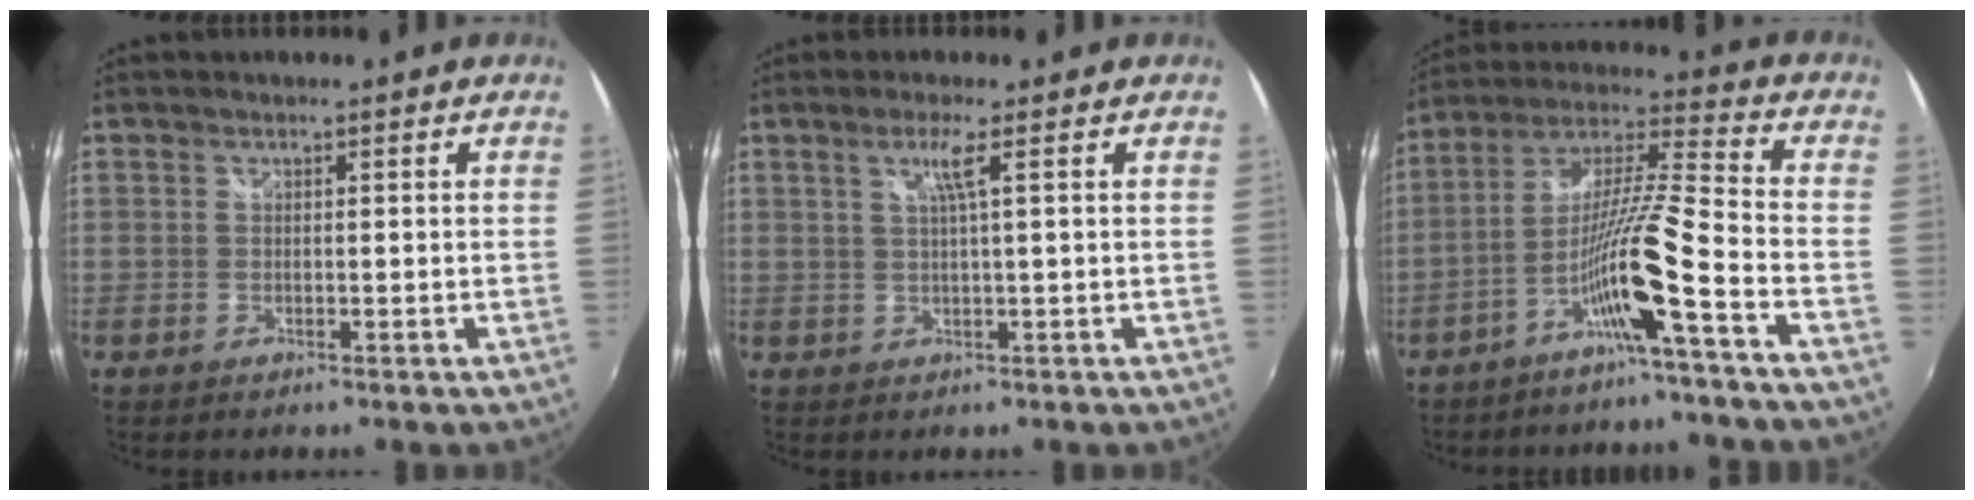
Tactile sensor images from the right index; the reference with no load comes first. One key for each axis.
{"total": 3.2, "fx": 1.2, "fy": -0.7, "fz": 2.8, "tx": -0.051, "ty": -0.003, "tz": 0.023}
{"total": 11.4, "fx": -6.2, "fy": -1.5, "fz": 9.5, "tx": -0.184, "ty": 0.005, "tz": -0.113}